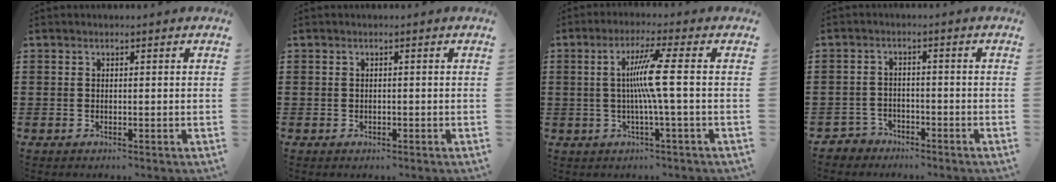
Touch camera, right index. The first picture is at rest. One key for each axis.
{"total": 0.0}
{"total": 7.1, "fx": 0.0, "fy": -0.9, "fz": 7.1, "tx": -0.140, "ty": -0.006, "tz": -0.012}
{"total": 2.5, "fx": -2.2, "fy": 1.0, "fz": -0.1, "tx": -0.007, "ty": 0.003, "tz": -0.050}